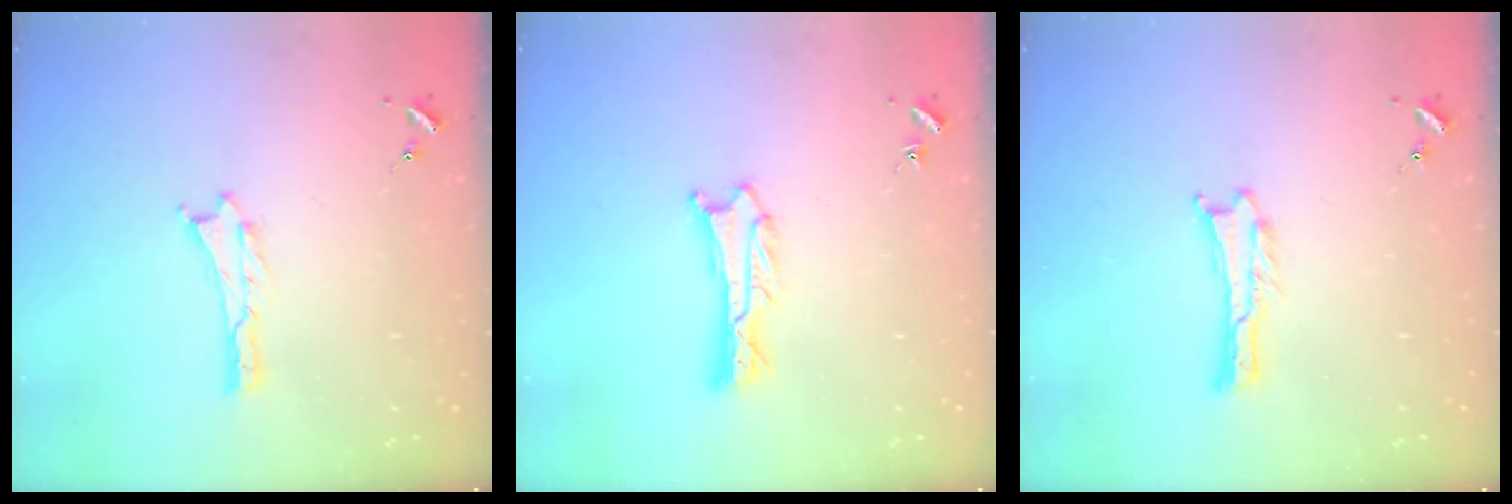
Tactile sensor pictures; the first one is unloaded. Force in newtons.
{"total": 0.9, "press": 0.9, "slide": 0.1}
{"total": 0.0}